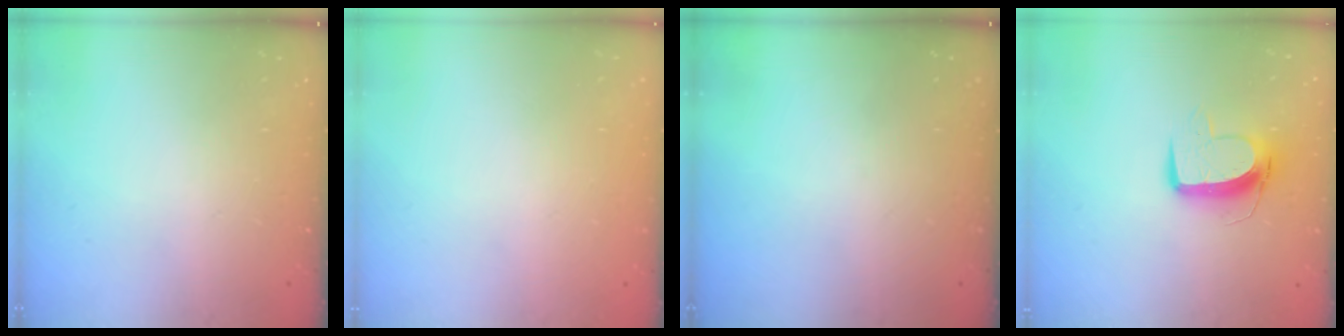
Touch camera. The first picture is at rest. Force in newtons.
{"total": 0.0}
{"total": 0.0}
{"total": 10.3, "press": 10.2, "slide": 1.1}